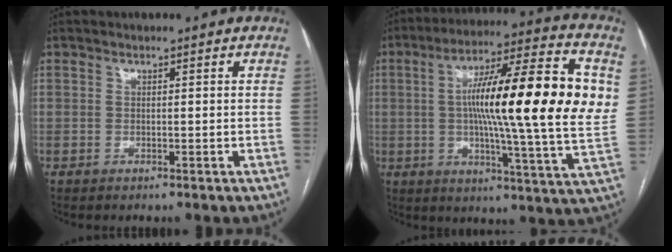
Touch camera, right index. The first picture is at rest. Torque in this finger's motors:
{"motor_torque": [1.85, -0.29, 1.05, 0.21]}